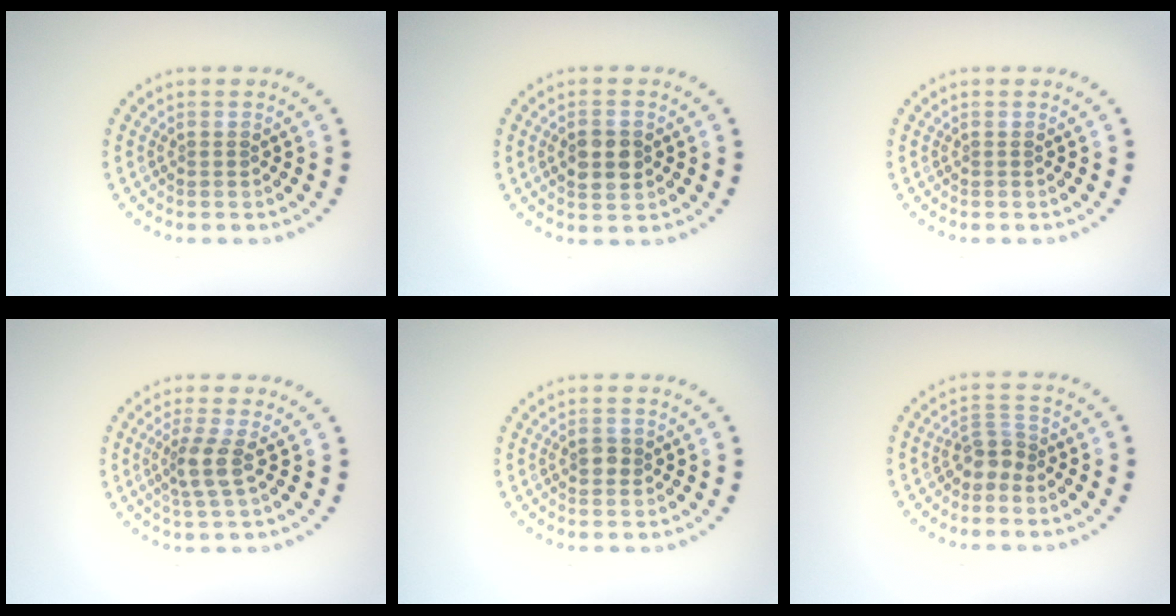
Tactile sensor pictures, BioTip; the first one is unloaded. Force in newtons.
{"total": 3.2, "press": 3.2, "slide": 0.1}
{"total": 0.0}
{"total": 2.6, "press": 2.0, "slide": 1.6}
{"total": 1.4, "press": 1.4, "slide": 0.1}
{"total": 2.2, "press": 1.7, "slide": 1.5}